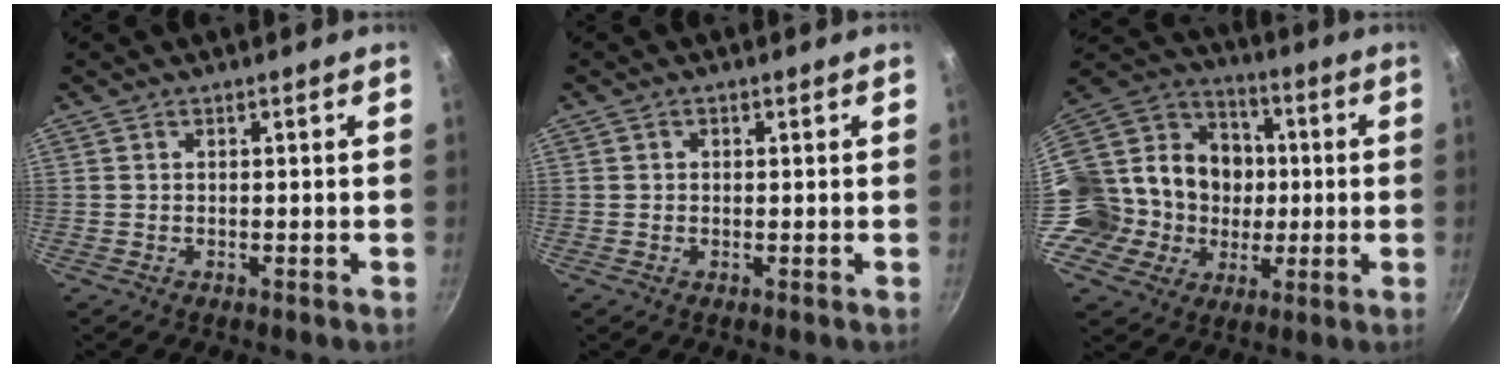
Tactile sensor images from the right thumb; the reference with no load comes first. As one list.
[{"total": 0.8, "force": [0.2, 0.6, 0.3], "torque": [-0.003, 0.003, 0.002]}, {"total": 23.1, "force": [-1.2, 20.8, 10.1], "torque": [-0.161, 0.034, -0.015]}]